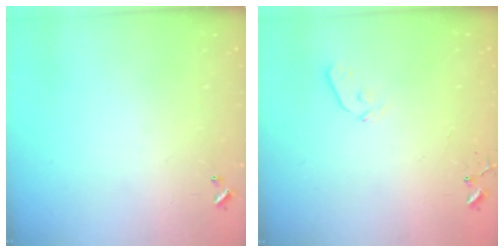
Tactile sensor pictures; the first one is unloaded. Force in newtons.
{"total": 4.4, "press": 4.3, "slide": 0.6}